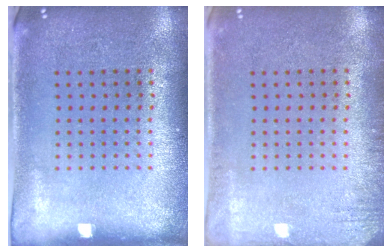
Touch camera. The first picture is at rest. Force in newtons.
{"total": 1.5, "press": 1.5, "slide": 0.2}